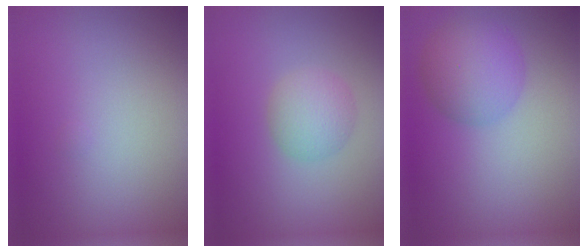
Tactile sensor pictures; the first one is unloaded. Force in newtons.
{"total": 2.9, "press": 2.9, "slide": 0.1}
{"total": 4.7, "press": 4.7, "slide": 0.0}